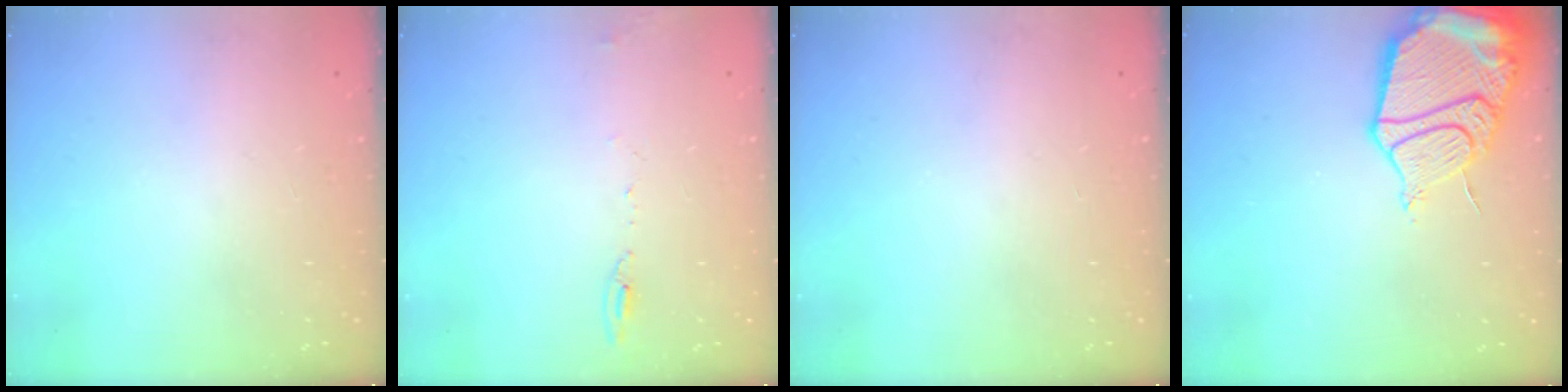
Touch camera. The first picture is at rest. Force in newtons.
{"total": 6.2, "press": 5.9, "slide": 2.0}
{"total": 0.0}
{"total": 21.3, "press": 21.2, "slide": 2.2}